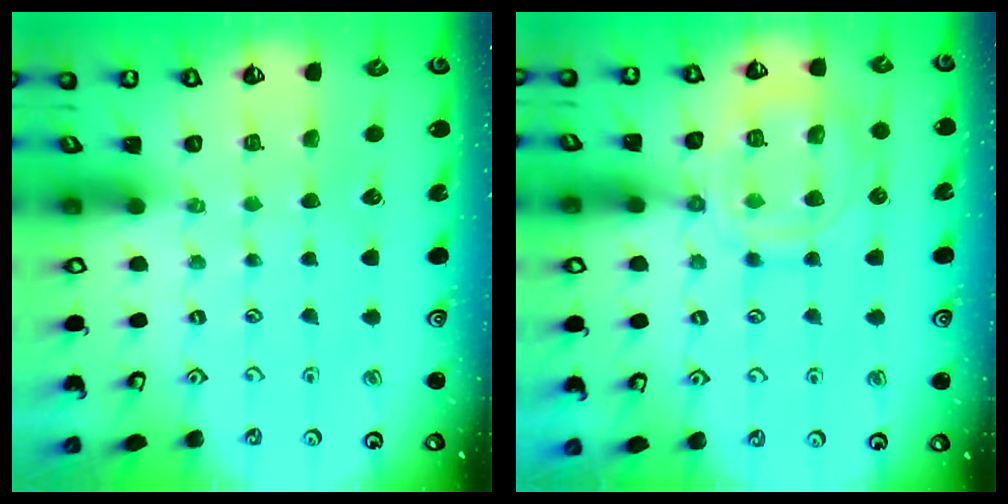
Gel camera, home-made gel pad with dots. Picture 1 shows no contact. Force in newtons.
{"total": 14.6, "press": 14.5, "slide": 1.4}